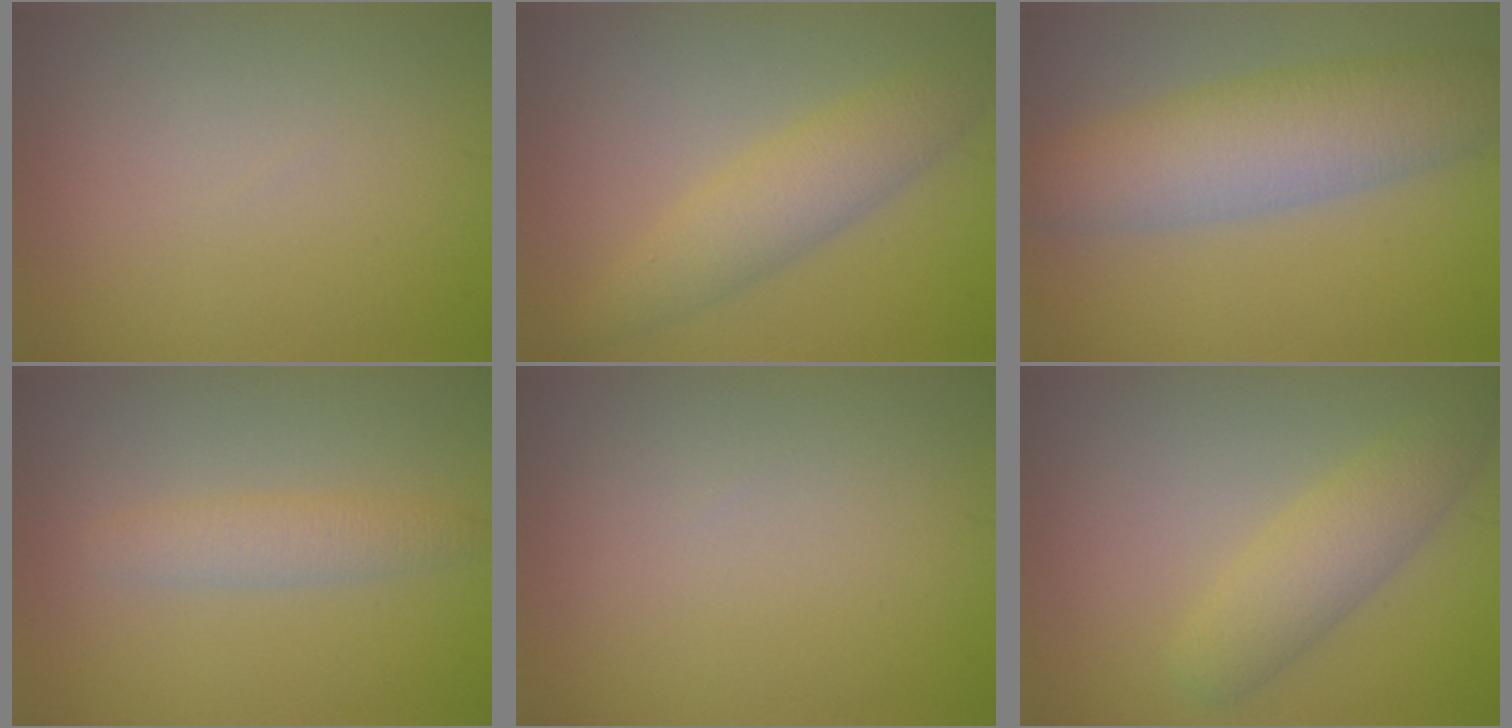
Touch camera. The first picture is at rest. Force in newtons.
{"total": 3.8, "press": 3.8, "slide": 0.2}
{"total": 6.7, "press": 6.7, "slide": 0.2}
{"total": 2.1, "press": 2.1, "slide": 0.1}
{"total": 0.0}
{"total": 3.7, "press": 3.7, "slide": 0.2}